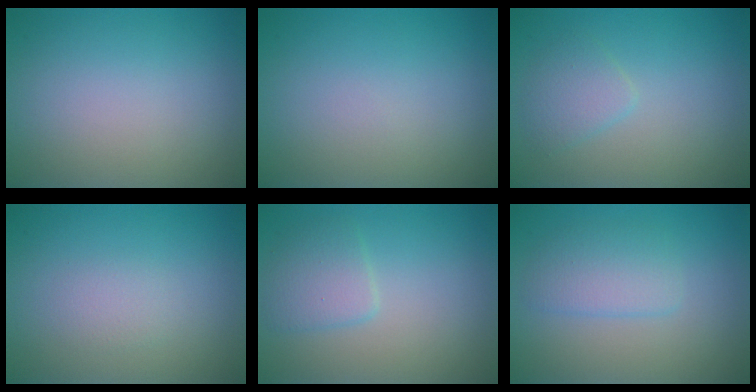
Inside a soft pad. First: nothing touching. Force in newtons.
{"total": 0.0}
{"total": 1.9, "press": 1.9, "slide": 0.1}
{"total": 1.1, "press": 1.1, "slide": 0.1}
{"total": 2.3, "press": 2.3, "slide": 0.1}
{"total": 2.6, "press": 2.6, "slide": 0.0}